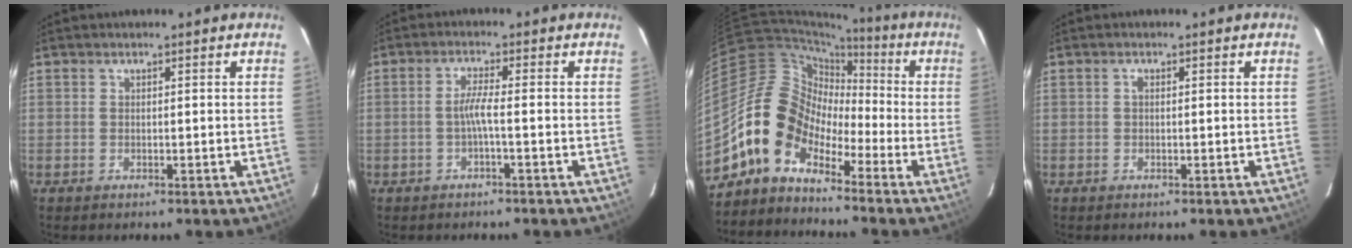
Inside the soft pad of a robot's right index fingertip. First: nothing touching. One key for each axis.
{"total": 2.7, "fx": -1.1, "fy": -0.4, "fz": 2.4, "tx": -0.050, "ty": 0.002, "tz": -0.020}
{"total": 10.1, "fx": -5.8, "fy": 6.9, "fz": 4.5, "tx": -0.082, "ty": 0.035, "tz": -0.130}
{"total": 0.6, "fx": 0.0, "fy": 0.3, "fz": 0.4, "tx": -0.008, "ty": 0.004, "tz": 0.000}